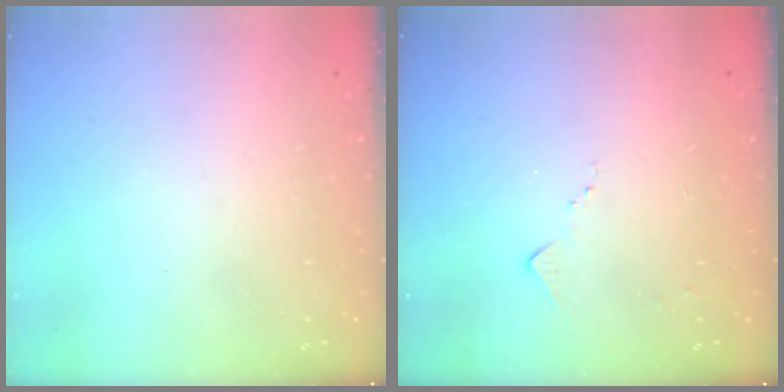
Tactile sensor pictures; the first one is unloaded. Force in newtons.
{"total": 6.5, "press": 6.4, "slide": 0.8}